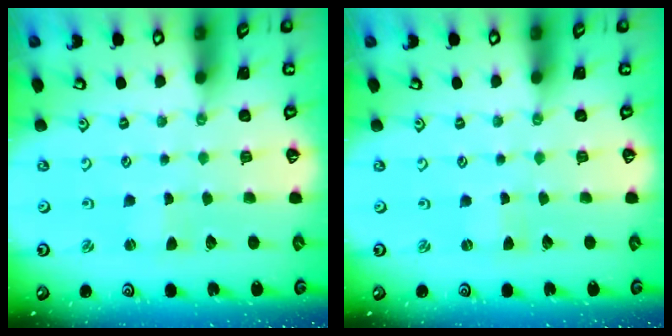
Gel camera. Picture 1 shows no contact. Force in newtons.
{"total": 0.0}